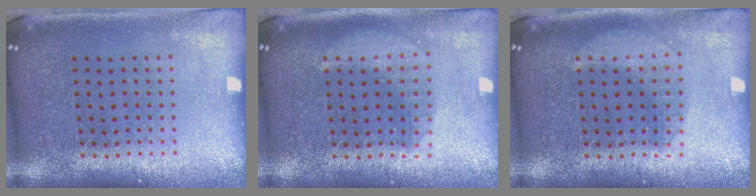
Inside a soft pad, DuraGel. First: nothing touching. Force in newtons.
{"total": 1.4, "press": 1.4, "slide": 0.2}
{"total": 2.4, "press": 2.4, "slide": 0.3}